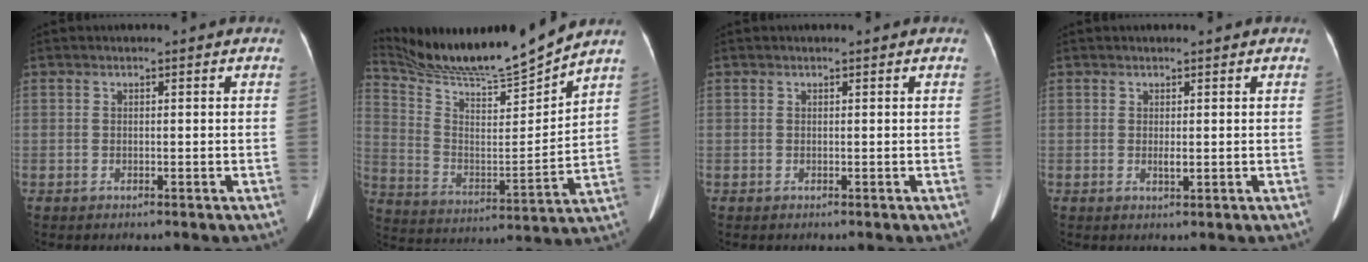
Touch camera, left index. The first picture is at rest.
{"total": 15.9, "force": [15.1, -1.7, 4.7], "torque": [-0.104, -0.032, 0.269]}
{"total": 0.0}
{"total": 1.0, "force": [0.3, 0.3, 0.9], "torque": [-0.020, -0.002, 0.006]}